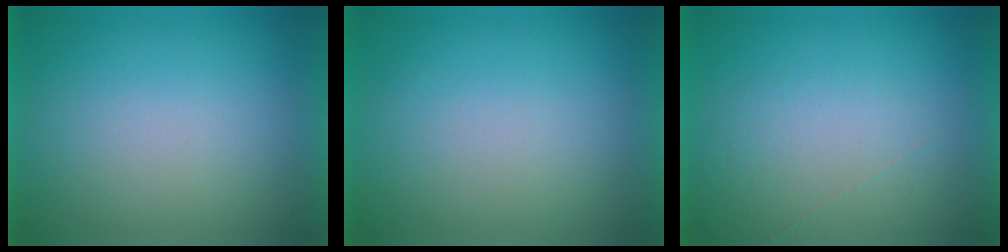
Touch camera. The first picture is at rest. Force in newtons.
{"total": 0.0}
{"total": 1.0}